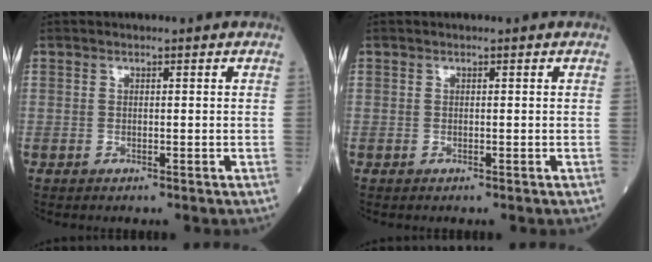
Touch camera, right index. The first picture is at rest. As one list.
[{"total": 0.0}]